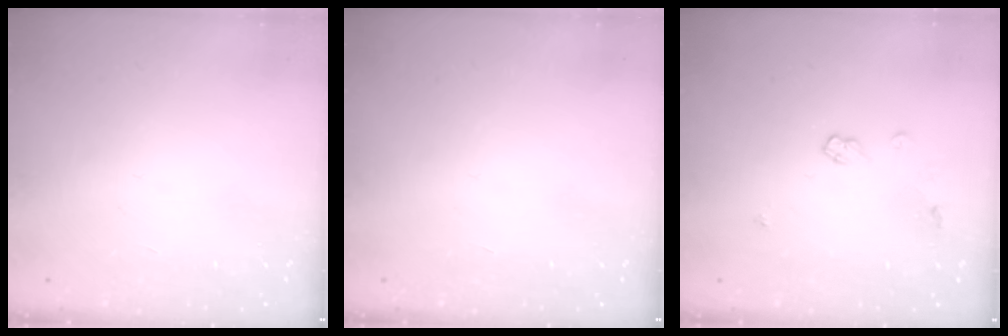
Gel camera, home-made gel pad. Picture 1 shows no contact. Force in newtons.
{"total": 0.0}
{"total": 4.2, "press": 4.1, "slide": 0.5}